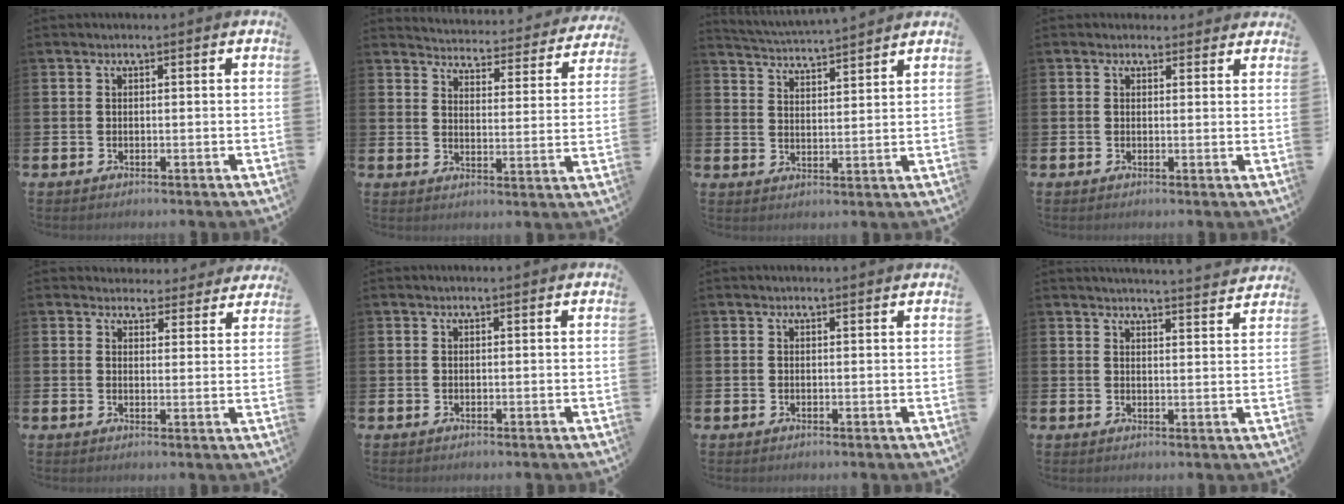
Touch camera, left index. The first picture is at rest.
{"total": 4.0, "force": [4.0, 0.4, 0.2], "torque": [-0.021, -0.041, 0.063]}
{"total": 4.6, "force": [4.6, -0.2, 0.1], "torque": [-0.023, -0.032, 0.082]}
{"total": 1.5, "force": [1.3, 0.8, 0.0], "torque": [0.008, 0.001, 0.023]}
{"total": 4.0, "force": [3.8, 1.4, -0.1], "torque": [0.000, -0.025, 0.066]}
{"total": 0.0}
{"total": 0.6, "force": [0.6, 0.0, 0.2], "torque": [0.009, -0.004, 0.009]}
{"total": 4.0, "force": [4.0, -0.5, 0.1], "torque": [0.000, -0.033, 0.068]}